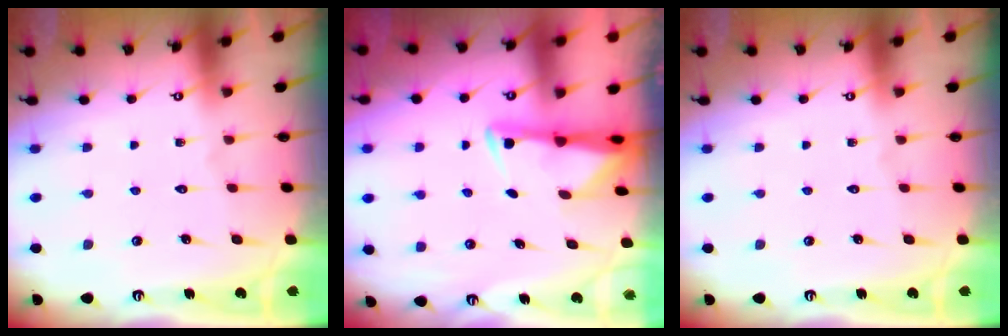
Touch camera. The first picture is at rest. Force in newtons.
{"total": 3.0, "press": 3.0, "slide": 0.5}
{"total": 0.0}